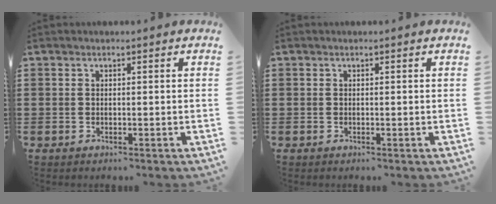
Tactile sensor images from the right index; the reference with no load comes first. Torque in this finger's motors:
{"motor_torque": [1.45, 0.69, 0.00, 0.01]}